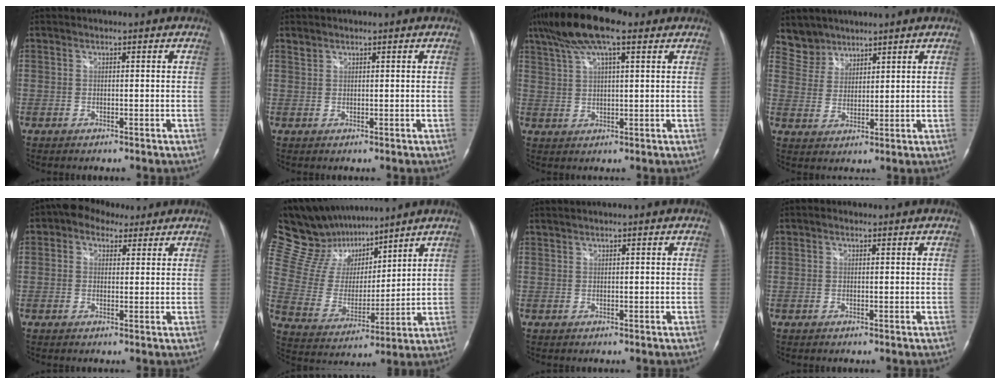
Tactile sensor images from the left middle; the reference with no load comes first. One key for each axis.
{"total": 0.8, "fx": 0.8, "fy": 0.3, "fz": 0.0, "tx": -0.003, "ty": 0.006, "tz": 0.016}
{"total": 11.4, "fx": 7.5, "fy": 2.6, "fz": 8.2, "tx": -0.158, "ty": 0.035, "tz": 0.131}
{"total": 5.1, "fx": 4.3, "fy": 2.5, "fz": -0.7, "tx": 0.017, "ty": 0.005, "tz": 0.089}
{"total": 5.9, "fx": 3.7, "fy": 3.8, "fz": 2.5, "tx": -0.043, "ty": 0.028, "tz": 0.062}
{"total": 16.0, "fx": 13.4, "fy": 6.4, "fz": 6.1, "tx": -0.121, "ty": 0.027, "tz": 0.251}
{"total": 0.9, "fx": 0.9, "fy": -0.1, "fz": 0.3, "tx": -0.009, "ty": 0.009, "tz": 0.023}
{"total": 0.5, "fx": 0.3, "fy": 0.3, "fz": 0.2, "tx": -0.006, "ty": 0.001, "tz": 0.004}